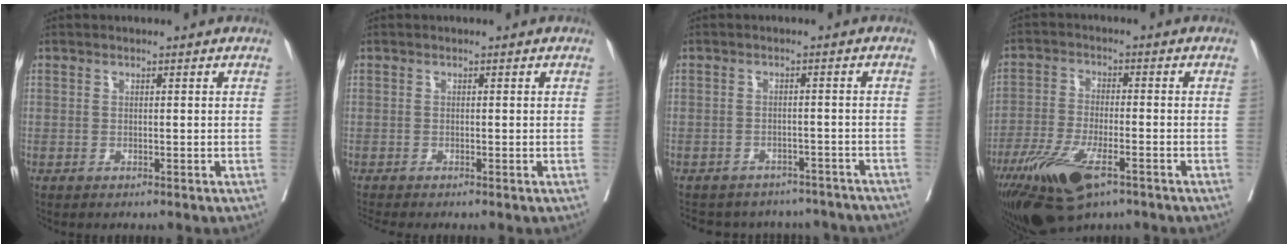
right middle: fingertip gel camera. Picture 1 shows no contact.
{"total": 1.5, "force": [-1.4, -0.6, 0.2], "torque": [-0.010, -0.007, -0.029]}
{"total": 15.2, "force": [-13.6, 5.9, 3.4], "torque": [-0.074, 0.010, -0.153]}
{"total": 12.4, "force": [-7.1, 3.6, 9.4], "torque": [-0.182, -0.025, -0.123]}